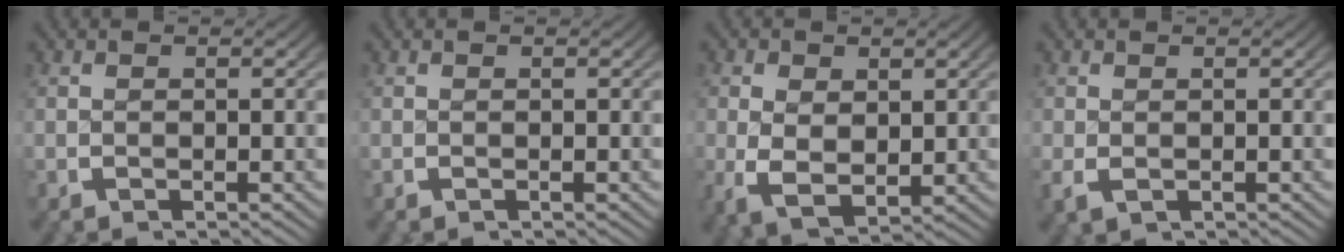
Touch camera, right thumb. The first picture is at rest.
{"total": 0.0}
{"total": 4.9, "force": [-0.7, 3.5, 3.3], "torque": [-0.081, -0.035, 0.005]}
{"total": 1.1, "force": [-0.2, 0.8, 0.7], "torque": [-0.017, -0.005, 0.000]}